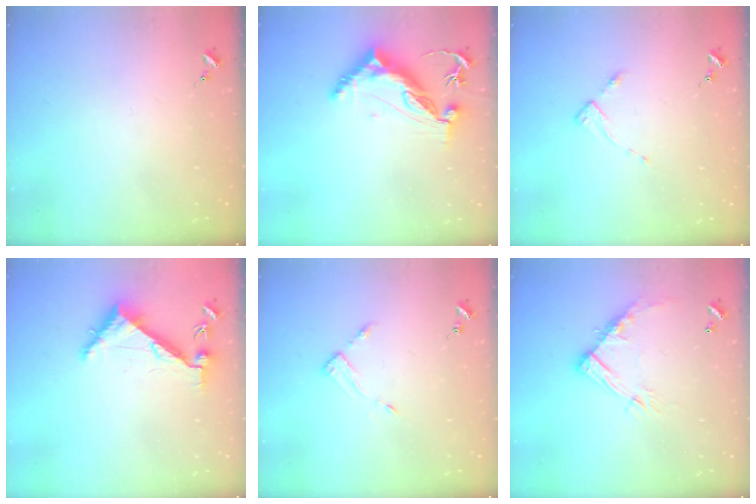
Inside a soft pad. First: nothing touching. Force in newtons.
{"total": 10.7, "press": 10.6, "slide": 1.2}
{"total": 3.7, "press": 3.6, "slide": 0.4}
{"total": 6.2, "press": 6.2, "slide": 0.7}
{"total": 3.5, "press": 3.5, "slide": 0.4}
{"total": 13.2, "press": 13.1, "slide": 0.8}